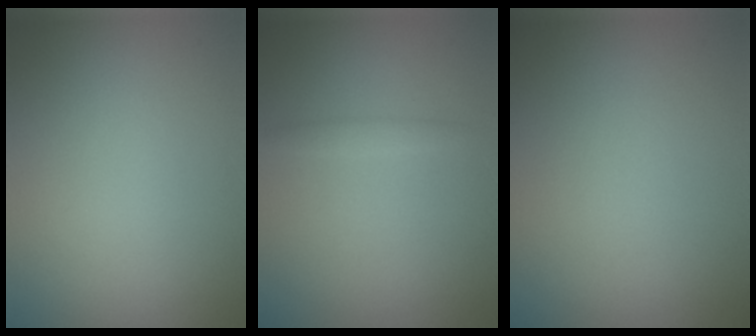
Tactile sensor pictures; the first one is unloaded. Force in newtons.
{"total": 1.0, "press": 1.0, "slide": 0.0}
{"total": 0.0}